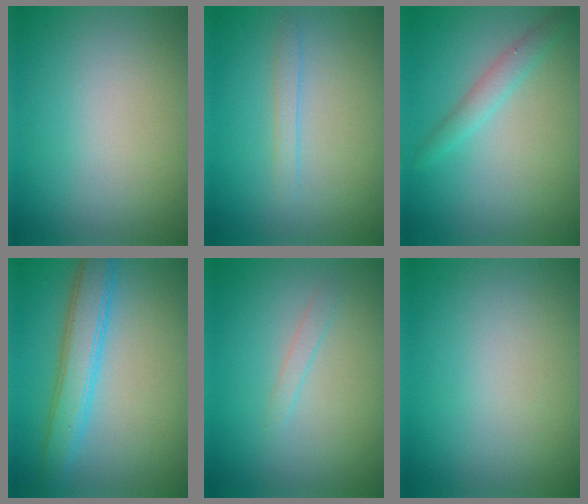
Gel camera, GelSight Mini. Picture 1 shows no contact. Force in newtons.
{"total": 1.1, "press": 1.1, "slide": 0.0}
{"total": 1.9, "press": 1.9, "slide": 0.0}
{"total": 4.5, "press": 4.5, "slide": 0.1}
{"total": 0.9, "press": 0.9, "slide": 0.2}
{"total": 0.0}